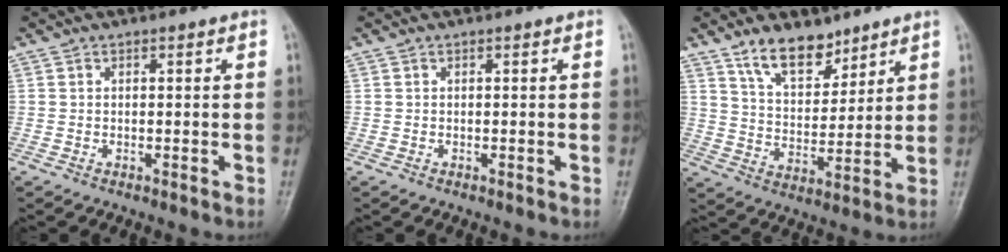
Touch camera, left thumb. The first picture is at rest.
{"total": 0.0}
{"total": 10.2, "force": [7.4, 5.0, 4.9], "torque": [-0.051, -0.056, 0.136]}